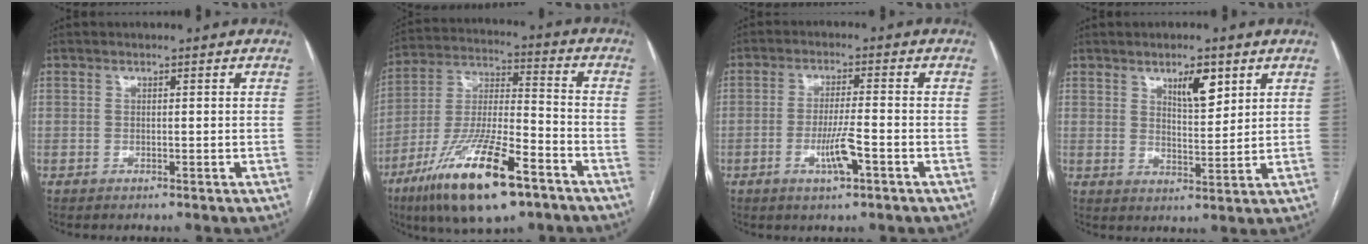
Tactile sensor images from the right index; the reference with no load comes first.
{"total": 19.1, "force": [-11.4, 4.1, 14.8], "torque": [-0.290, -0.029, -0.200]}
{"total": 5.6, "force": [-2.3, 0.5, 5.0], "torque": [-0.096, -0.006, -0.042]}
{"total": 5.7, "force": [3.2, 1.7, 4.3], "torque": [-0.073, -0.002, 0.056]}